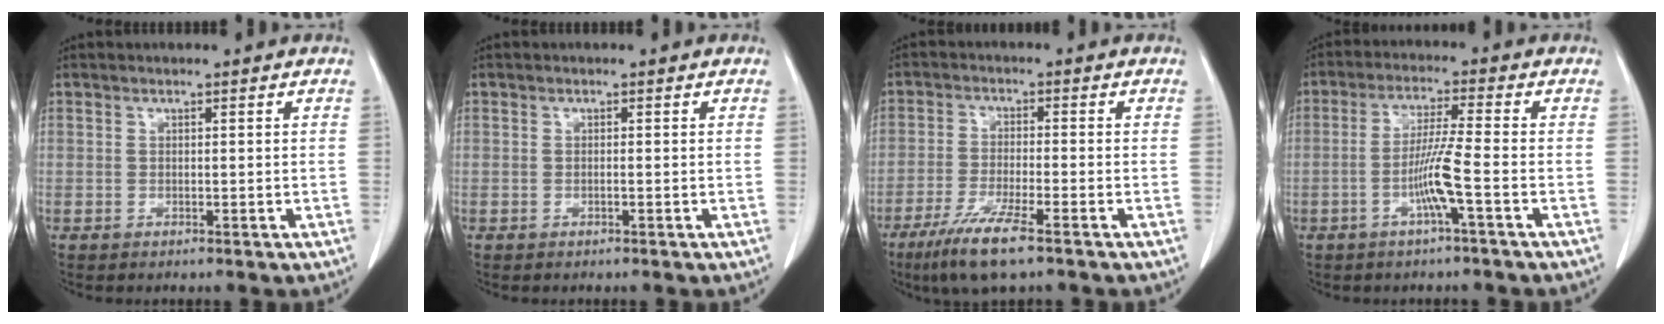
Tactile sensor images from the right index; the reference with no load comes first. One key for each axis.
{"total": 0.0}
{"total": 8.1, "fx": -5.3, "fy": 0.5, "fz": 6.2, "tx": -0.123, "ty": -0.022, "tz": -0.093}
{"total": 6.4, "fx": -2.2, "fy": -1.0, "fz": 5.9, "tx": -0.118, "ty": -0.002, "tz": -0.044}